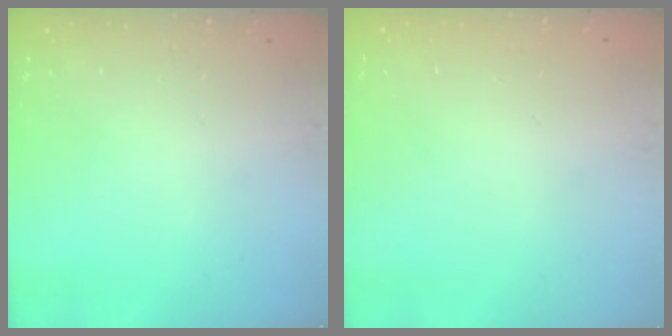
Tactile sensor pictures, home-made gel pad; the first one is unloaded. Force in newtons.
{"total": 0.0}